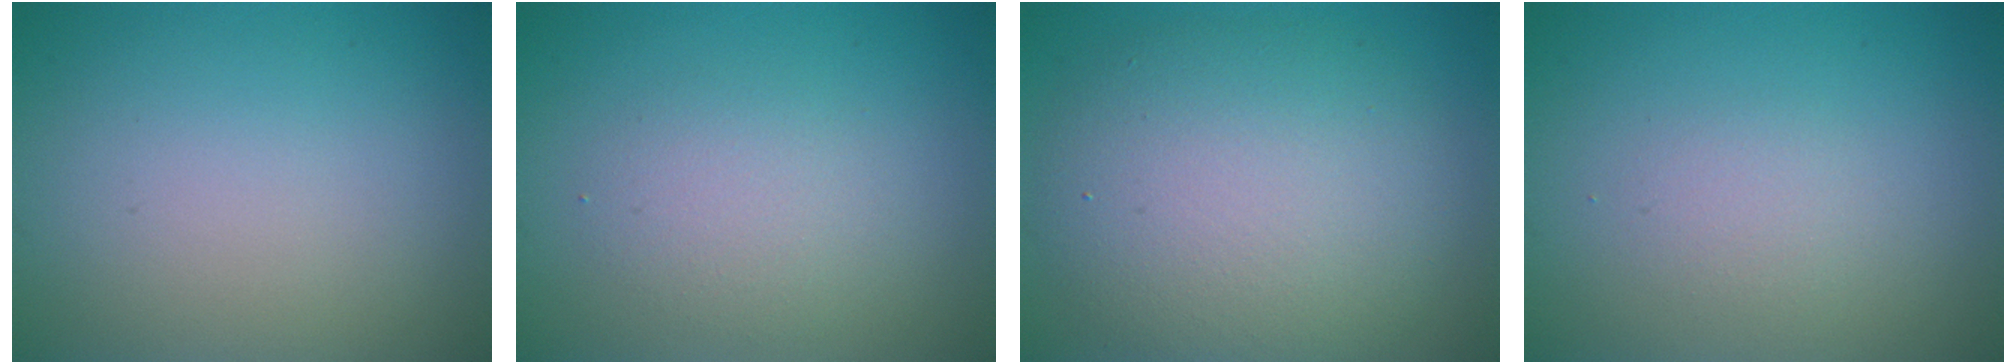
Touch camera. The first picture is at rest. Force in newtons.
{"total": 2.4, "press": 2.4, "slide": 0.1}
{"total": 8.1, "press": 8.0, "slide": 1.0}
{"total": 1.2, "press": 1.2, "slide": 0.0}